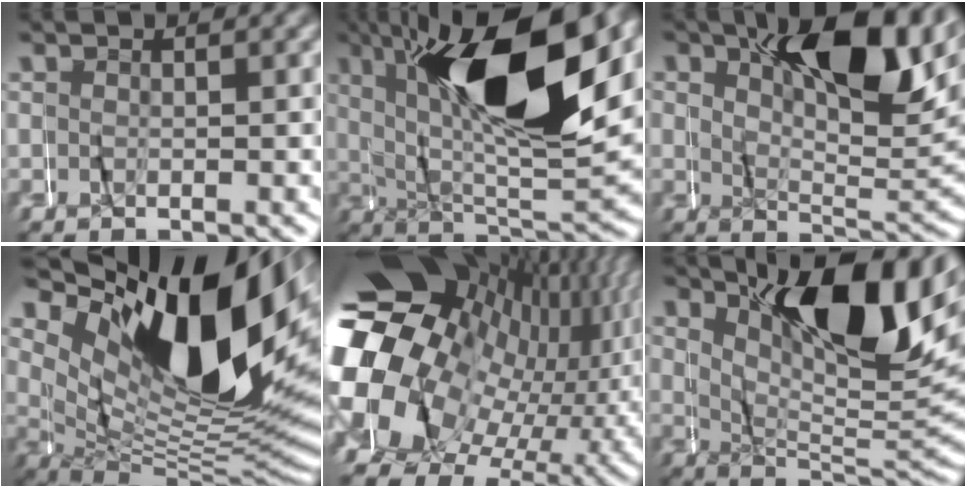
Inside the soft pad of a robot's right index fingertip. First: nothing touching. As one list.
[{"total": 19.0, "force": [5.1, 7.8, 16.6], "torque": [-0.296, 0.041, 0.065]}, {"total": 10.3, "force": [3.9, 3.8, 8.8], "torque": [-0.129, 0.017, 0.053]}, {"total": 19.5, "force": [3.3, 9.5, 16.7], "torque": [-0.219, 0.036, 0.034]}, {"total": 27.1, "force": [1.5, 20.6, 17.5], "torque": [-0.286, -0.004, -0.002]}, {"total": 12.4, "force": [4.3, 4.8, 10.6], "torque": [-0.158, 0.015, 0.058]}]